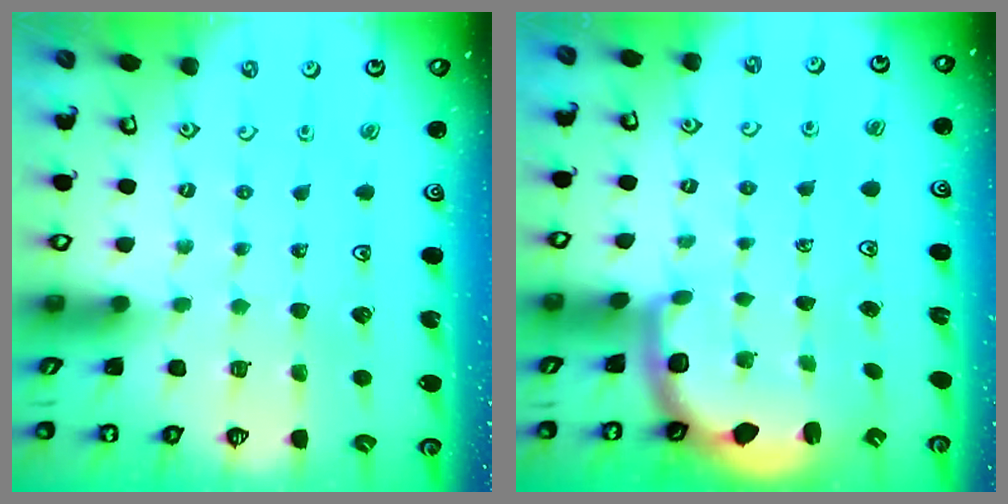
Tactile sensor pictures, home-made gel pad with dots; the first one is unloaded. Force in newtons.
{"total": 2.3, "press": 2.0, "slide": 1.2}